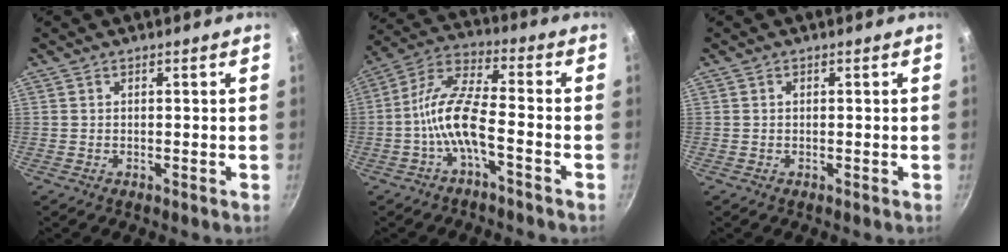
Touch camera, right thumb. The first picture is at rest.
{"total": 10.5, "force": [-3.8, 3.3, 9.2], "torque": [-0.195, 0.043, -0.084]}
{"total": 0.5, "force": [0.1, 0.4, 0.3], "torque": [-0.005, 0.003, 0.002]}